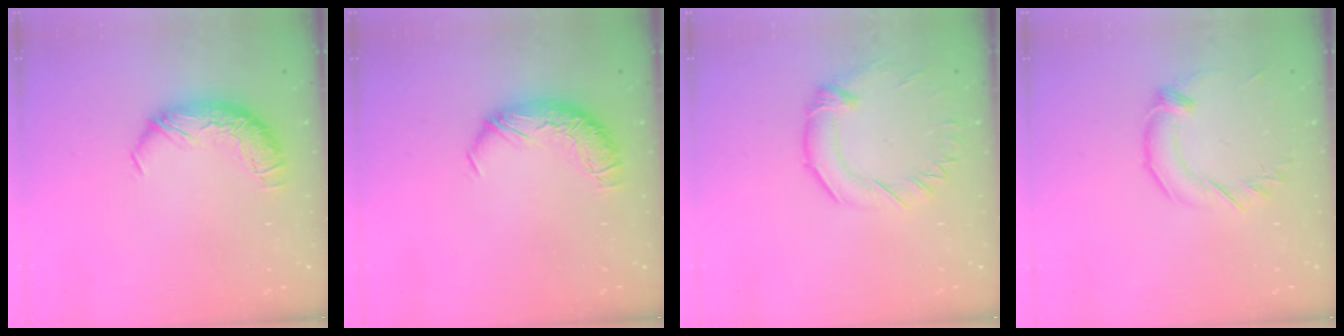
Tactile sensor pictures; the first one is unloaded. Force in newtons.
{"total": 0.0}
{"total": 1.1, "press": 0.3, "slide": 1.0}
{"total": 1.6, "press": 1.6, "slide": 0.3}